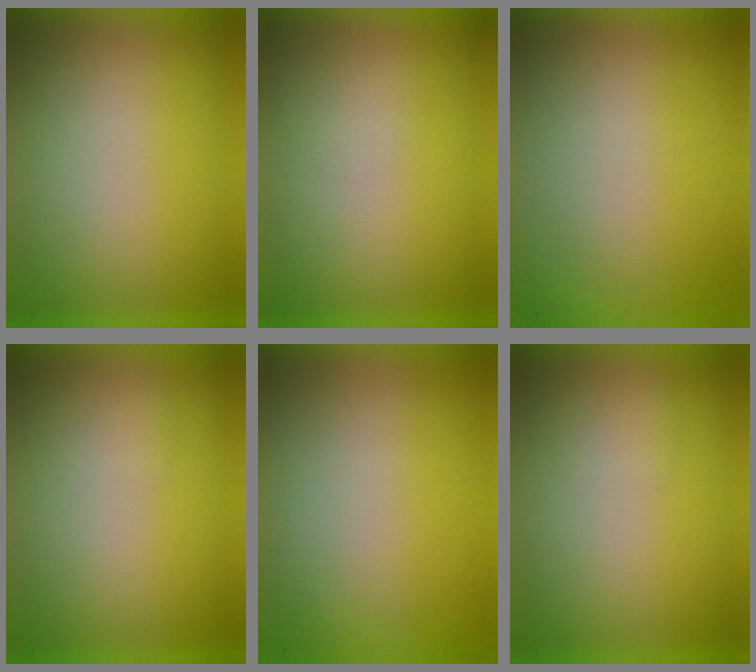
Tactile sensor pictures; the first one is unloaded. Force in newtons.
{"total": 1.2}
{"total": 6.9}
{"total": 1.1}
{"total": 4.9}
{"total": 1.1}